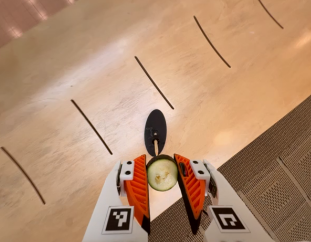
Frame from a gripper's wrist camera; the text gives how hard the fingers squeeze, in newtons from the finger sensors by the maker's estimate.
{"total": 8.3, "left": 8.4, "right": 8.3}